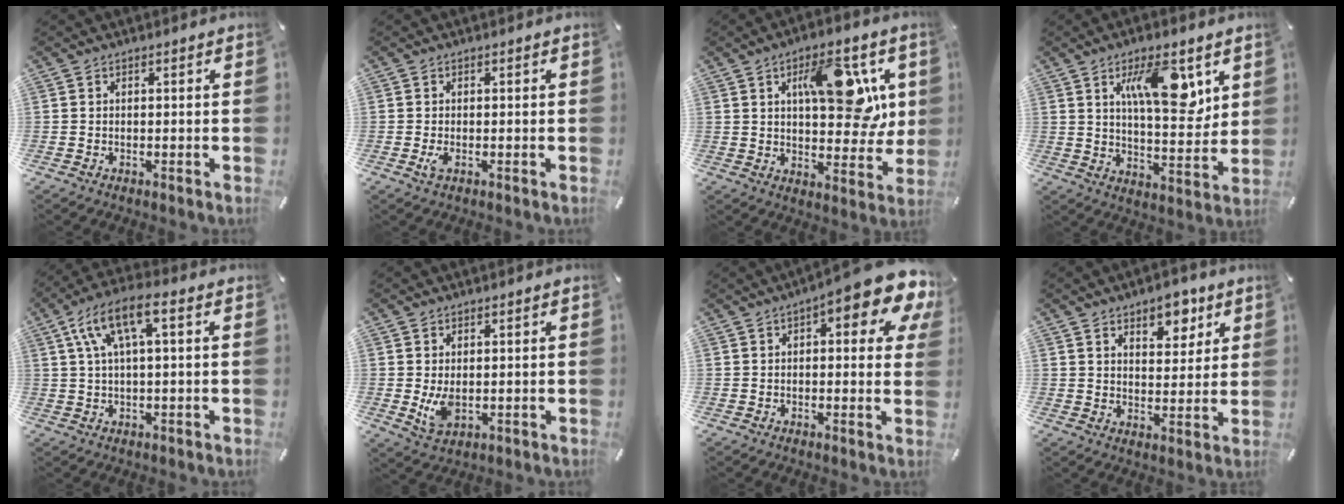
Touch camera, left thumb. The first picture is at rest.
{"total": 2.1, "force": [-0.4, 0.7, 1.9], "torque": [-0.046, -0.007, -0.010]}
{"total": 15.5, "force": [6.1, 7.8, 12.0], "torque": [-0.154, -0.020, 0.097]}
{"total": 14.3, "force": [6.7, 5.9, 11.2], "torque": [-0.163, -0.027, 0.110]}
{"total": 10.4, "force": [2.8, 3.6, 9.3], "torque": [-0.186, 0.002, 0.051]}
{"total": 5.2, "force": [0.4, 3.3, 4.0], "torque": [-0.078, -0.010, 0.006]}
{"total": 13.3, "force": [6.8, 4.3, 10.5], "torque": [-0.135, -0.043, 0.109]}
{"total": 8.0, "force": [5.3, 4.7, 3.8], "torque": [-0.027, -0.032, 0.086]}